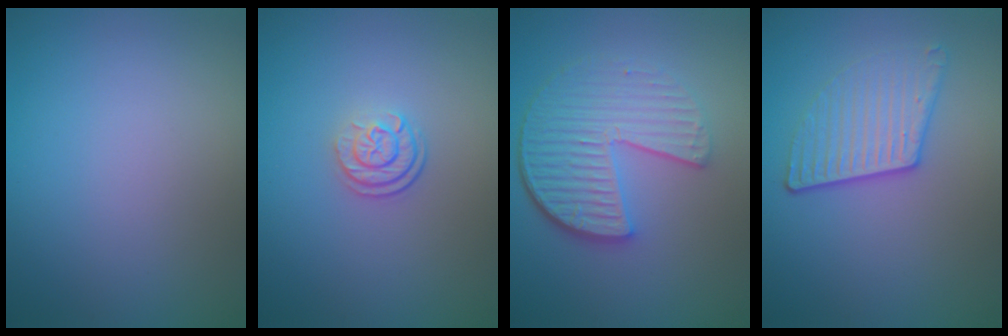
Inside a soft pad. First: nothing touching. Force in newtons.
{"total": 2.3, "press": 1.7, "slide": 1.7}
{"total": 6.1, "press": 4.3, "slide": 4.3}
{"total": 3.3, "press": 2.8, "slide": 1.9}